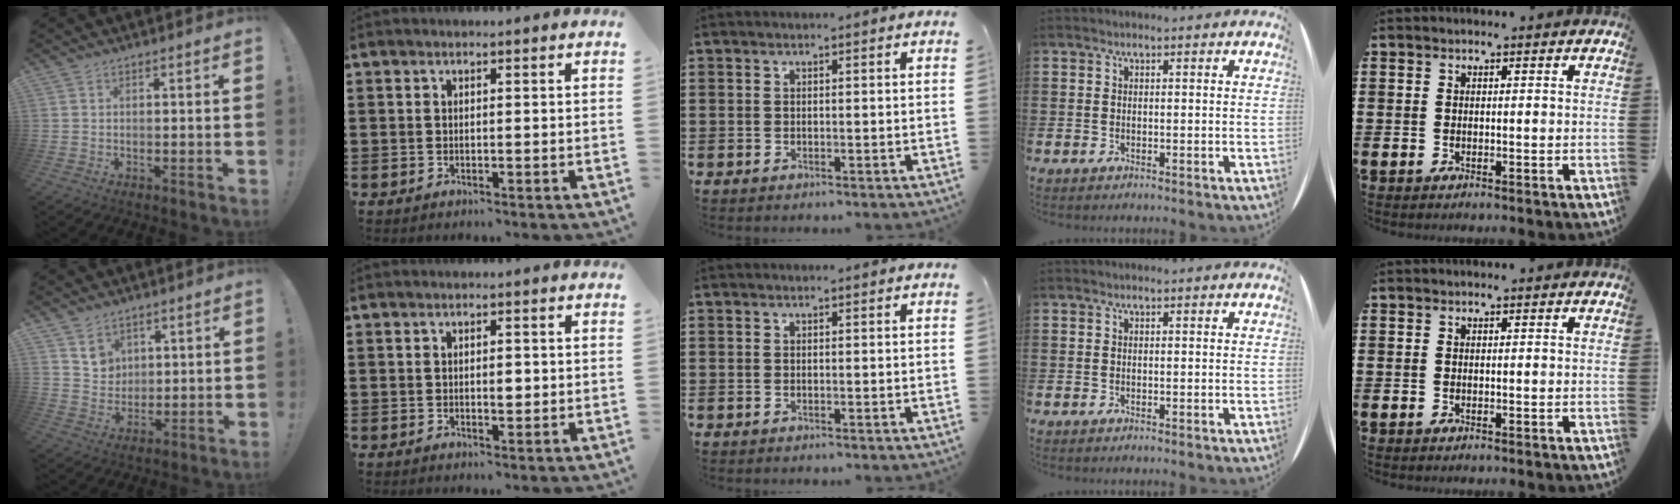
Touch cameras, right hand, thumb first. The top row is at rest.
{"thumb": {"total": 6.7, "force": [4.1, 5.2, 0.9], "torque": [0.005, -0.038, 0.077]}, "index": {"total": 1.8, "force": [0.0, 0.7, 1.7], "torque": [-0.032, 0.001, 0.000]}}